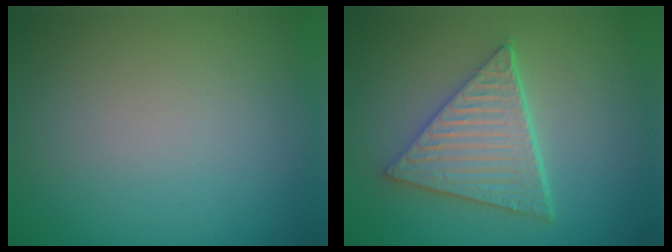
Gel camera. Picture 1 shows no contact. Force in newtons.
{"total": 5.6, "press": 4.5, "slide": 3.4}